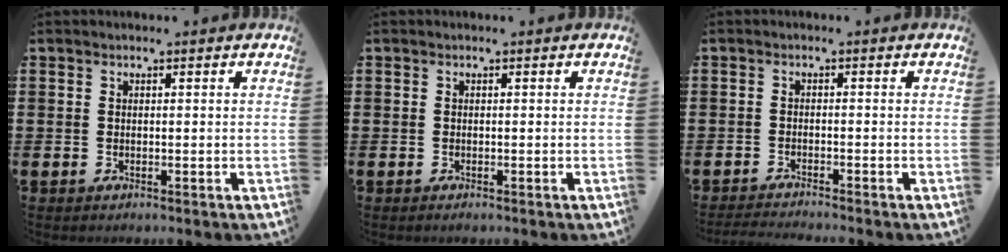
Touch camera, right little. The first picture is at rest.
{"total": 0.0}
{"total": 1.3, "force": [-1.3, -0.2, 0.4], "torque": [-0.007, 0.001, -0.025]}